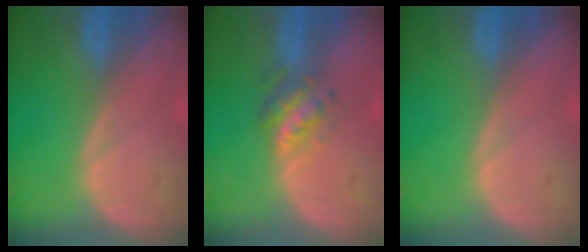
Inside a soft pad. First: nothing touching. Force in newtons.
{"total": 4.9, "press": 4.4, "slide": 2.1}
{"total": 0.0}